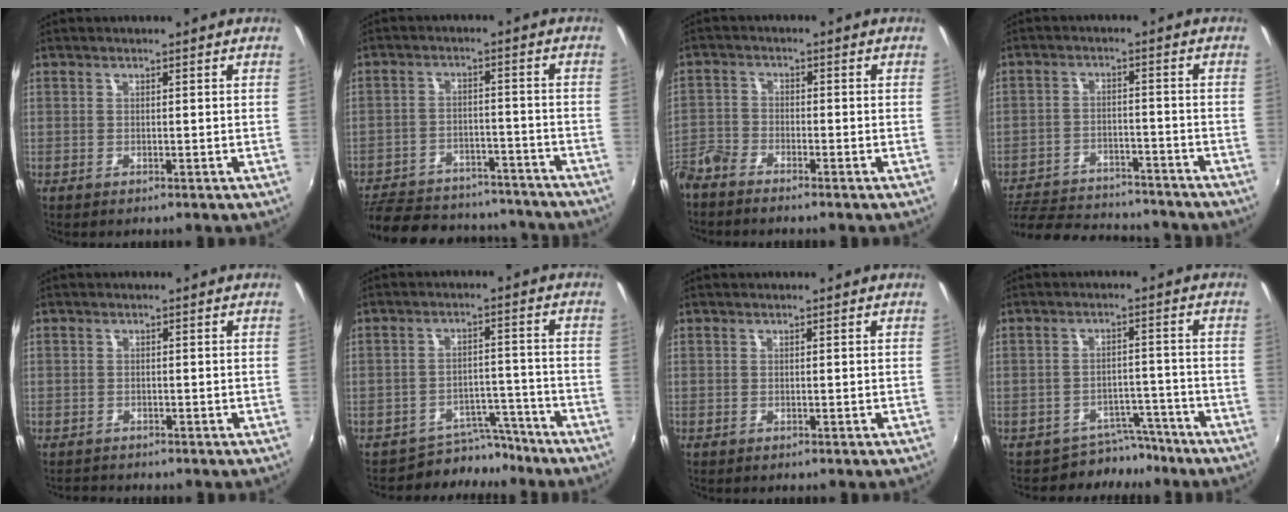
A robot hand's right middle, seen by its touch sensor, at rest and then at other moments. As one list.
[{"total": 24.3, "force": [-20.5, 9.0, 9.4], "torque": [-0.209, 0.011, -0.267]}, {"total": 4.4, "force": [-4.0, 1.3, 1.3], "torque": [-0.038, -0.007, -0.090]}, {"total": 18.9, "force": [-16.2, 6.6, 7.1], "torque": [-0.168, 0.003, -0.228]}, {"total": 1.6, "force": [-1.3, 0.8, -0.2], "torque": [-0.003, 0.004, -0.022]}, {"total": 6.9, "force": [-6.3, 2.8, 0.1], "torque": [-0.003, 0.025, -0.089]}, {"total": 0.0}, {"total": 5.9, "force": [-5.2, 2.7, -0.1], "torque": [0.003, 0.021, -0.071]}]